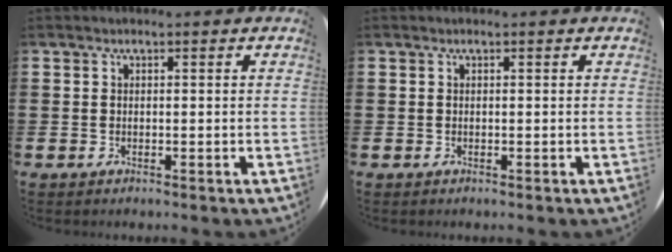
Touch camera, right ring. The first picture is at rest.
{"total": 0.0}